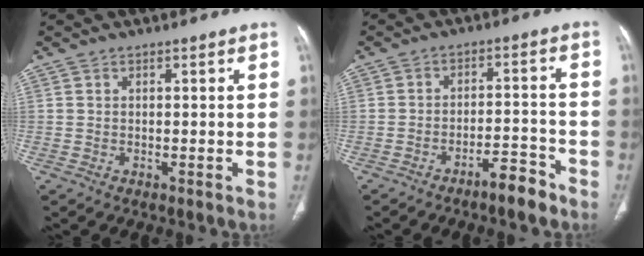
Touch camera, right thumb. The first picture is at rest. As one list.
[{"total": 6.1, "force": [-4.7, 1.5, 3.6], "torque": [-0.055, 0.039, -0.073]}]